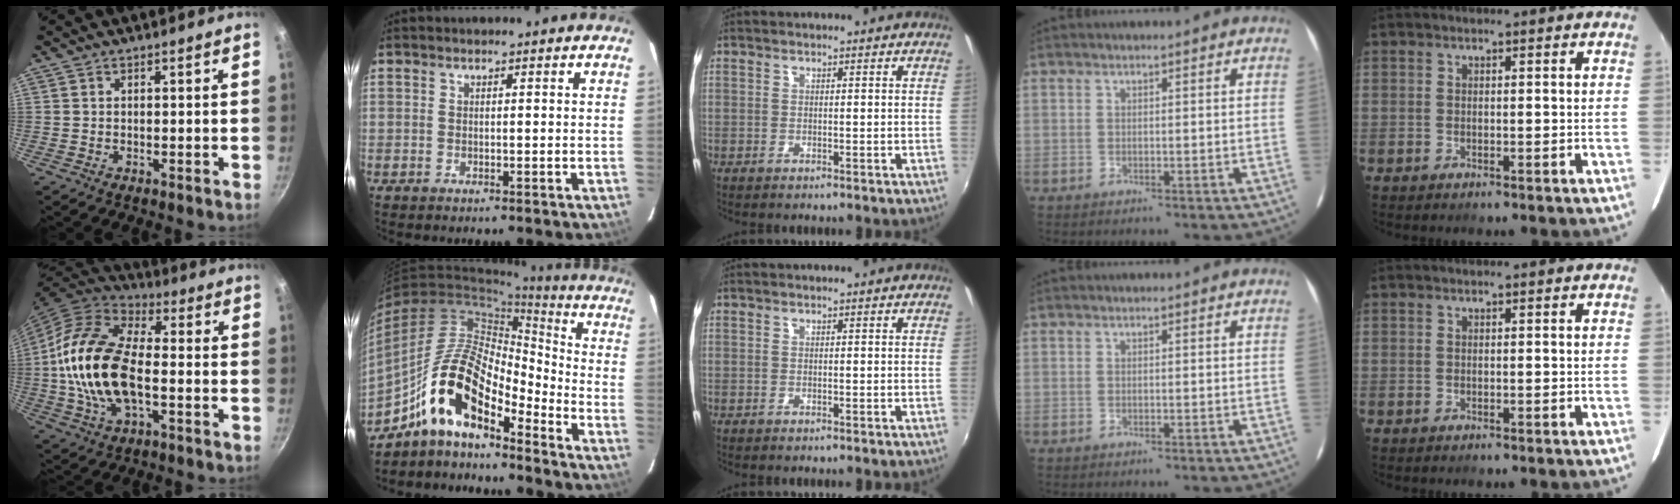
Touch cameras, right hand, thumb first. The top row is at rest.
{"thumb": {"total": 19.7, "force": [-1.7, 10.5, 16.5], "torque": [-0.310, 0.030, -0.044]}, "index": {"total": 14.9, "force": [-10.4, 5.0, 9.4], "torque": [-0.174, 0.019, -0.207]}}